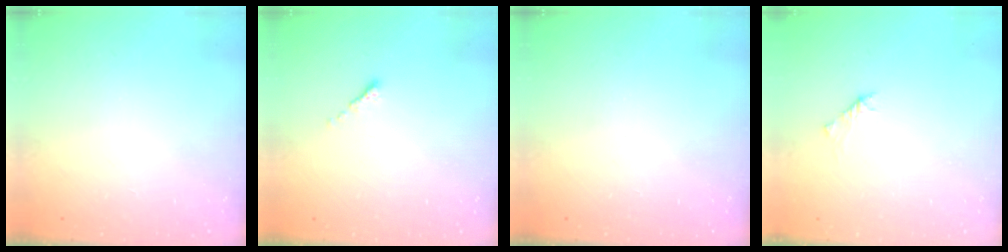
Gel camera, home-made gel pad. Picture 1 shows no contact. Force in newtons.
{"total": 0.6, "press": 0.5, "slide": 0.2}
{"total": 0.0}
{"total": 2.0, "press": 1.9, "slide": 0.6}